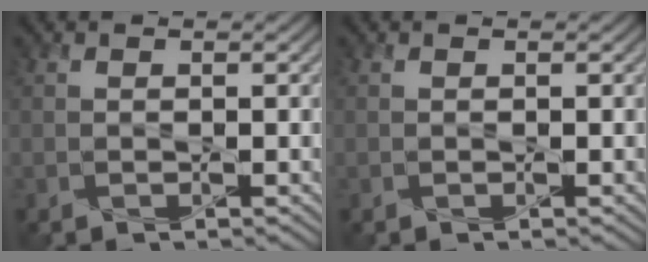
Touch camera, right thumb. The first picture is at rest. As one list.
[{"total": 0.0}]